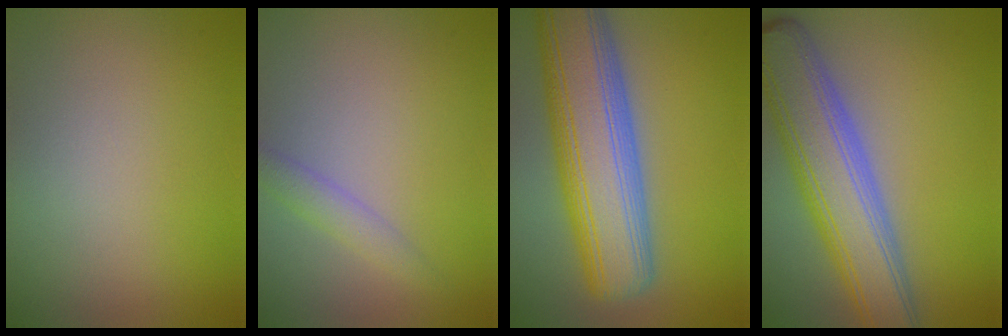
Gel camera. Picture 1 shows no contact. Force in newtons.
{"total": 1.7, "press": 1.7, "slide": 0.1}
{"total": 11.5, "press": 11.5, "slide": 0.6}
{"total": 8.7, "press": 8.7, "slide": 0.4}